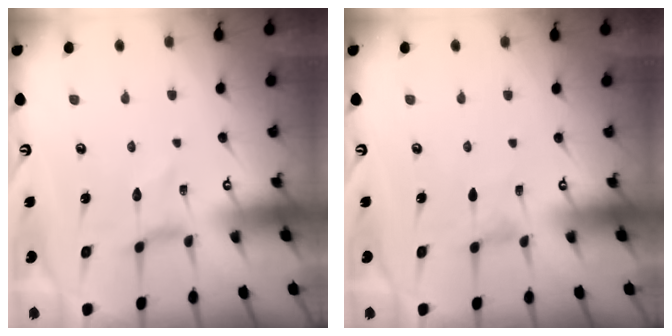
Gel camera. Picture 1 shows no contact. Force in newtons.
{"total": 0.0}